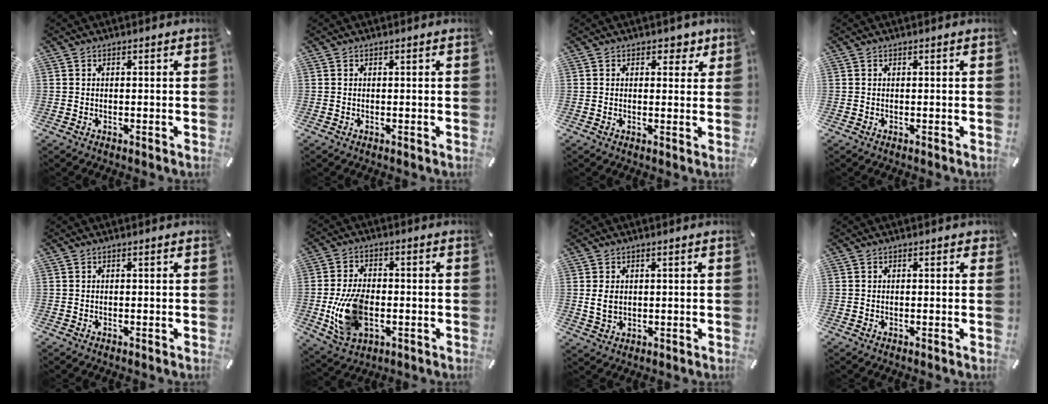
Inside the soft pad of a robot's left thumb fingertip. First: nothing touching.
{"total": 0.0}
{"total": 3.1, "force": [1.5, 2.4, 1.2], "torque": [0.003, -0.004, 0.019]}
{"total": 0.0}
{"total": 0.0}
{"total": 13.2, "force": [-2.7, 8.2, 9.9], "torque": [-0.207, -0.003, -0.044]}
{"total": 3.9, "force": [0.5, 3.0, 2.5], "torque": [-0.048, 0.000, 0.007]}
{"total": 0.6, "force": [0.0, 0.4, 0.5], "torque": [0.007, -0.004, -0.004]}